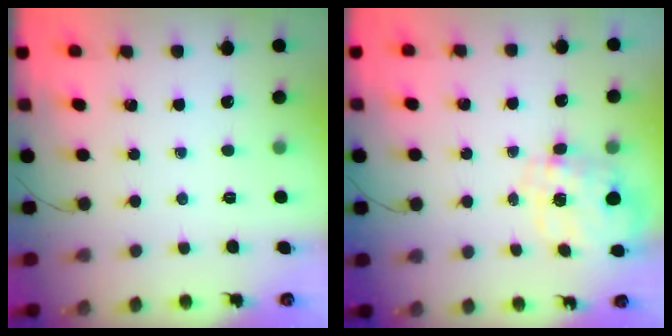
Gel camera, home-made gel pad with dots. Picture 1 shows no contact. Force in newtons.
{"total": 8.7, "press": 8.5, "slide": 2.0}